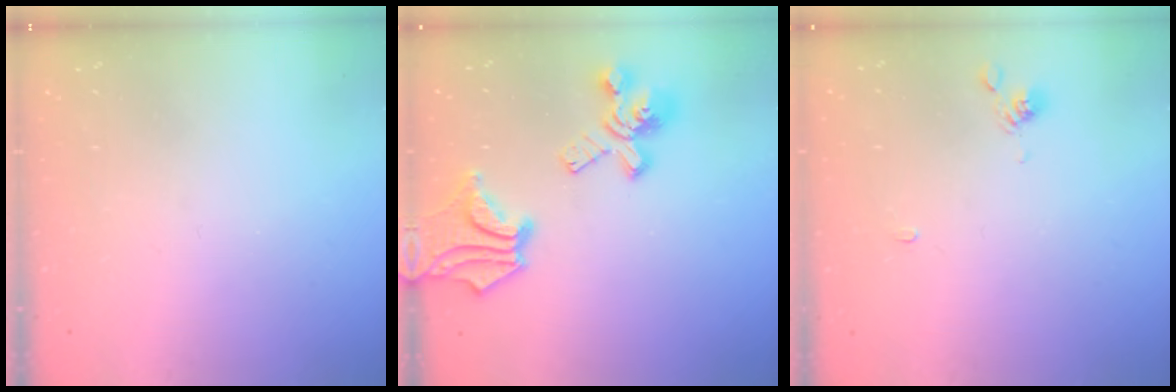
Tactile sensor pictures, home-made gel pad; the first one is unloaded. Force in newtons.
{"total": 11.7, "press": 11.2, "slide": 3.3}
{"total": 3.0, "press": 3.0, "slide": 0.3}